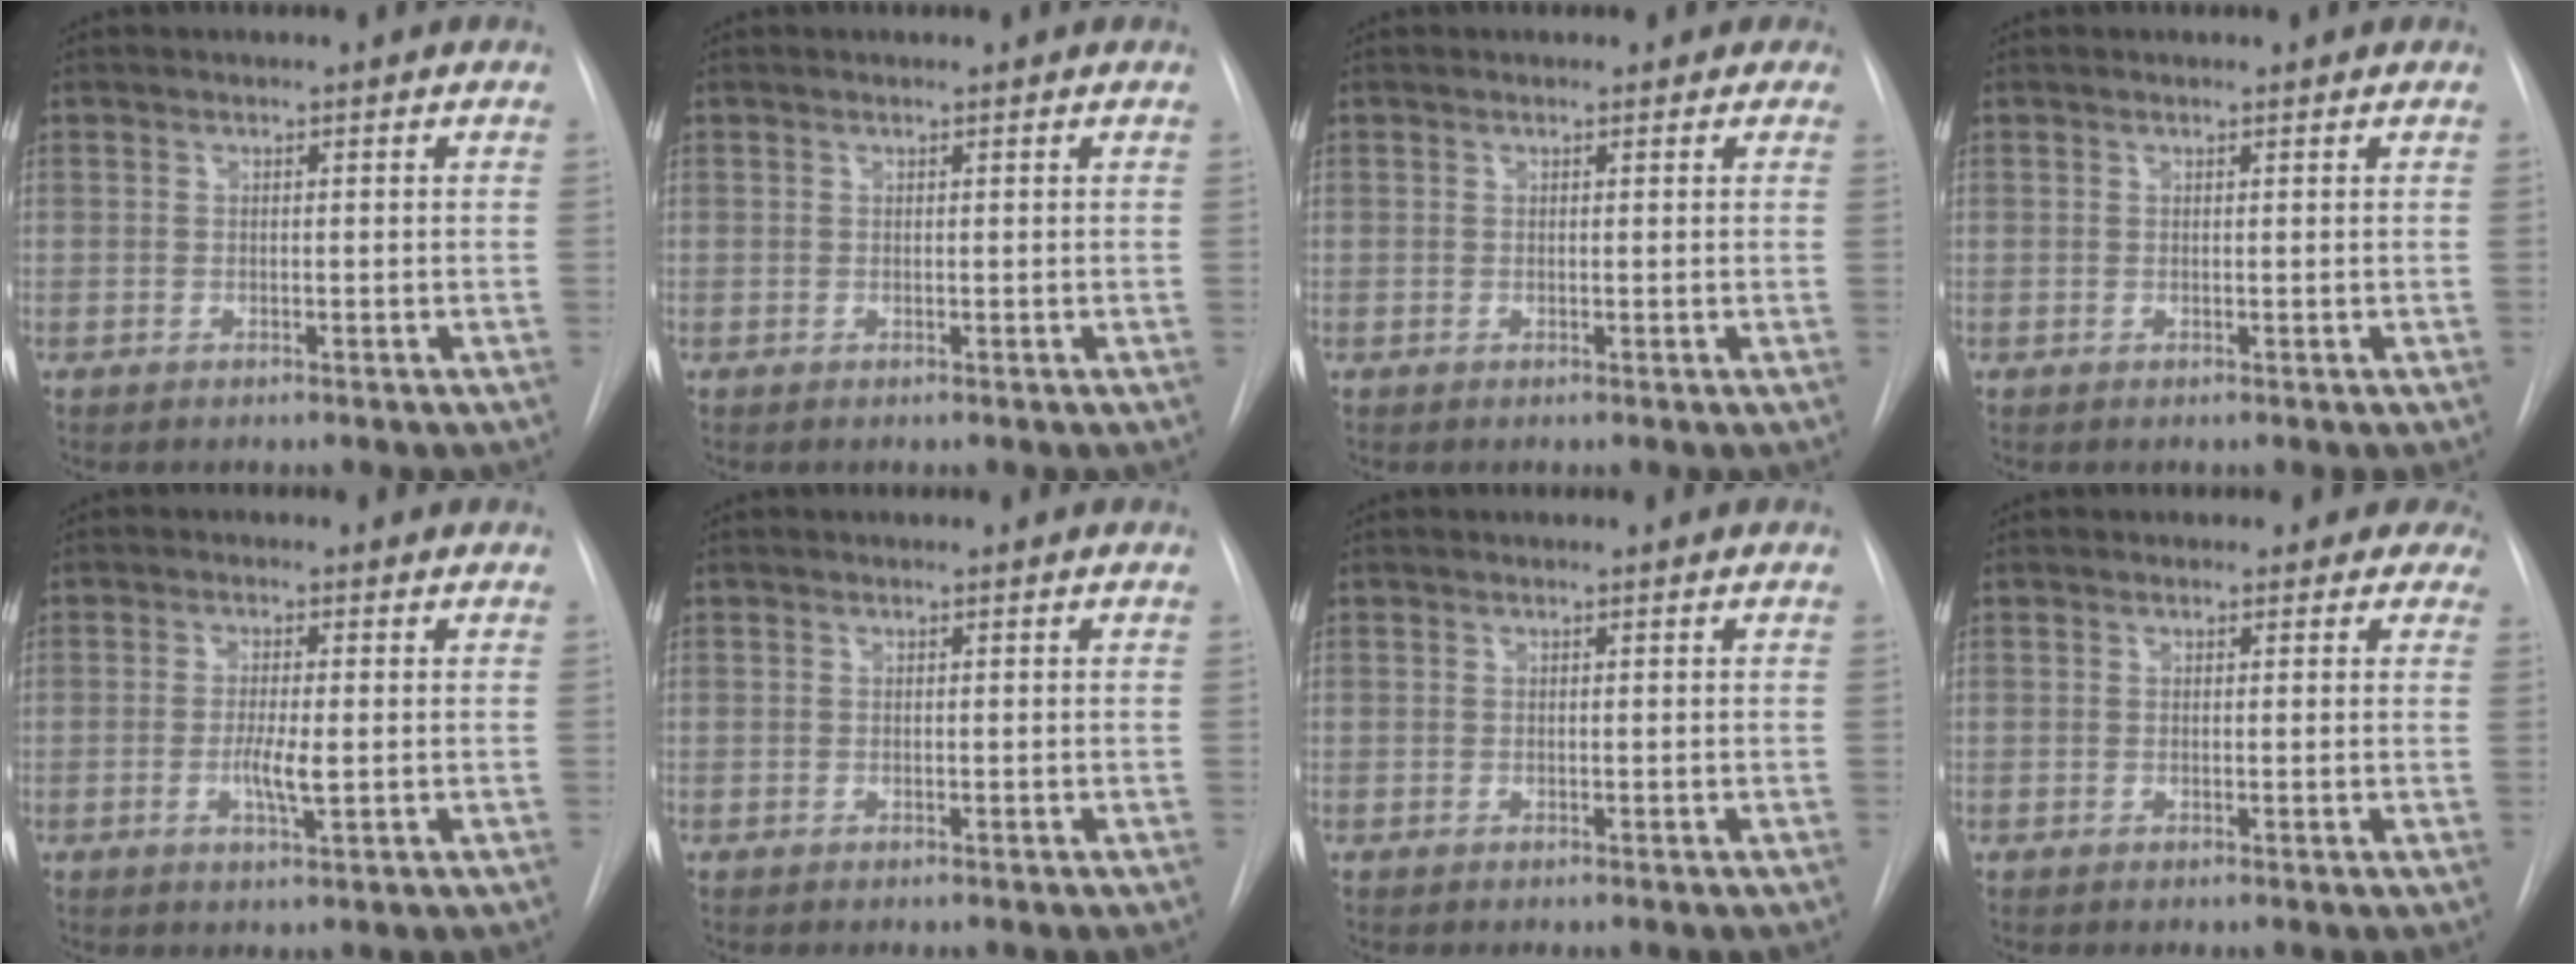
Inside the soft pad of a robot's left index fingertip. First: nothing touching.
{"total": 0.6, "force": [0.6, 0.0, 0.1], "torque": [-0.003, 0.005, 0.009]}
{"total": 2.3, "force": [1.8, 1.3, 0.3], "torque": [0.011, 0.002, 0.008]}
{"total": 0.9, "force": [0.8, 0.1, 0.1], "torque": [-0.009, 0.006, 0.012]}
{"total": 3.6, "force": [-0.5, 0.5, 3.5], "torque": [-0.068, -0.005, -0.008]}
{"total": 0.0}
{"total": 0.0}
{"total": 4.2, "force": [3.4, 2.4, 0.2], "torque": [0.026, -0.008, 0.016]}